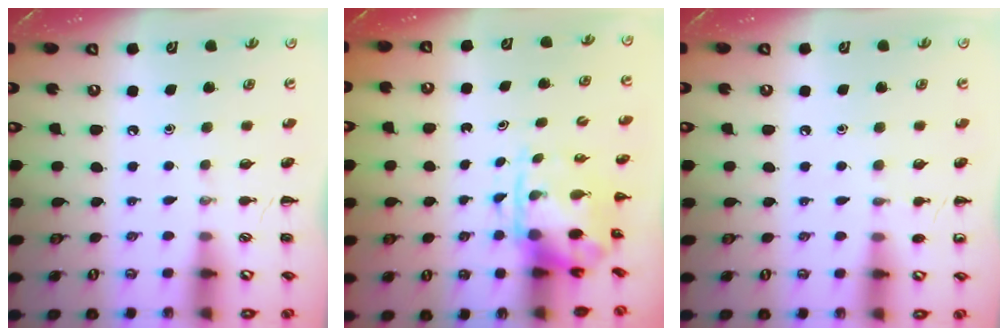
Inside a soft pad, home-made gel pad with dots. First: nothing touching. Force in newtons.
{"total": 3.7, "press": 3.6, "slide": 0.9}
{"total": 3.7, "press": 3.5, "slide": 1.2}